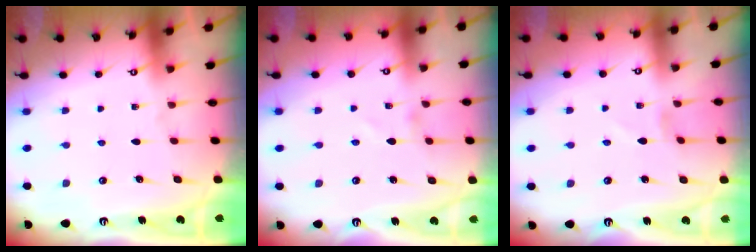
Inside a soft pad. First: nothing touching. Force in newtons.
{"total": 1.0, "press": 1.0, "slide": 0.1}
{"total": 0.0}